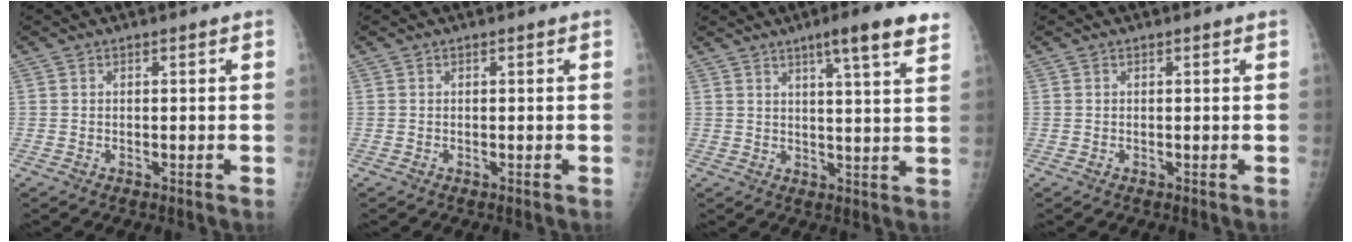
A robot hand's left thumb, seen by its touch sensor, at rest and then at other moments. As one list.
[{"total": 0.0}, {"total": 10.1, "force": [6.5, 0.6, 7.7], "torque": [-0.101, -0.025, 0.082]}, {"total": 0.0}]